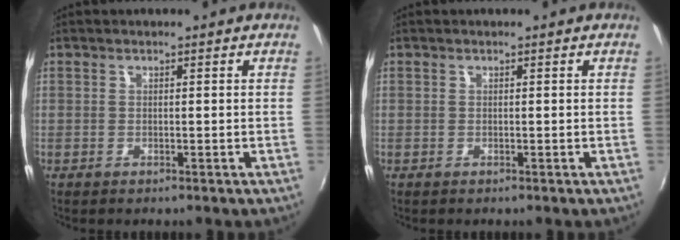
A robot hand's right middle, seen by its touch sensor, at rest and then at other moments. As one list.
[{"total": 0.0}]